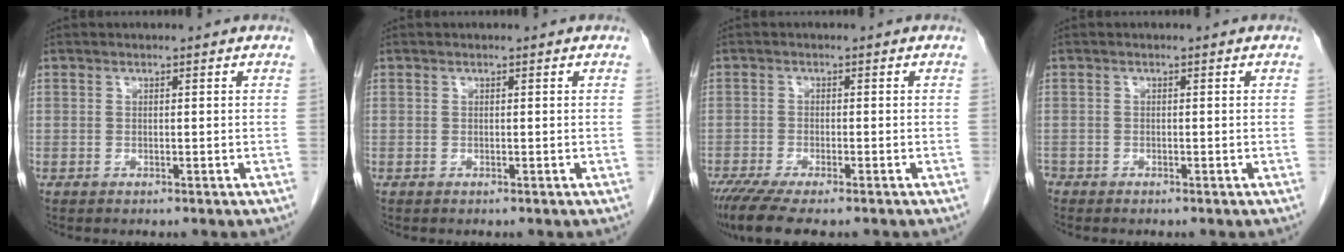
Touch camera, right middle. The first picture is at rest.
{"total": 0.0}
{"total": 7.7, "force": [-6.0, 1.2, 4.7], "torque": [-0.075, -0.017, -0.098]}
{"total": 0.8, "force": [-0.6, 0.4, 0.0], "torque": [0.000, 0.001, -0.012]}